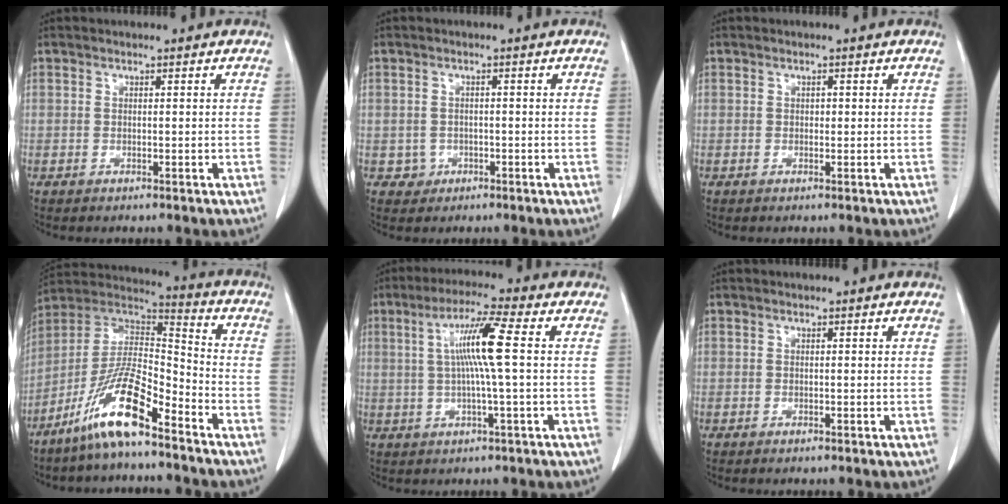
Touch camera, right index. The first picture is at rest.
{"total": 2.1, "force": [-0.7, 2.0, -0.1], "torque": [0.008, 0.010, -0.008]}
{"total": 0.5, "force": [0.1, 0.4, 0.3], "torque": [-0.004, 0.001, 0.002]}
{"total": 13.8, "force": [-9.0, 2.3, 10.2], "torque": [-0.202, 0.007, -0.168]}
{"total": 8.4, "force": [1.1, -0.8, 8.3], "torque": [-0.156, 0.008, 0.021]}
{"total": 0.0}